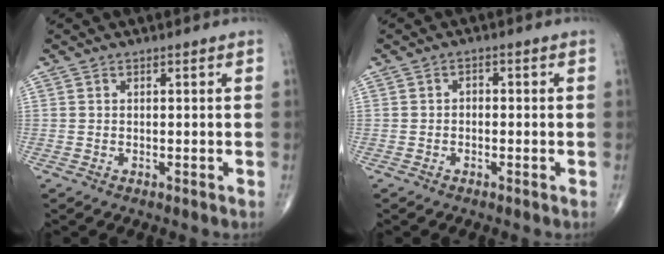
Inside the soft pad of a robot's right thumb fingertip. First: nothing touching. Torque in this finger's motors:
{"motor_torque": [-0.18, -0.03, 0.02, 0.05, 0.04]}